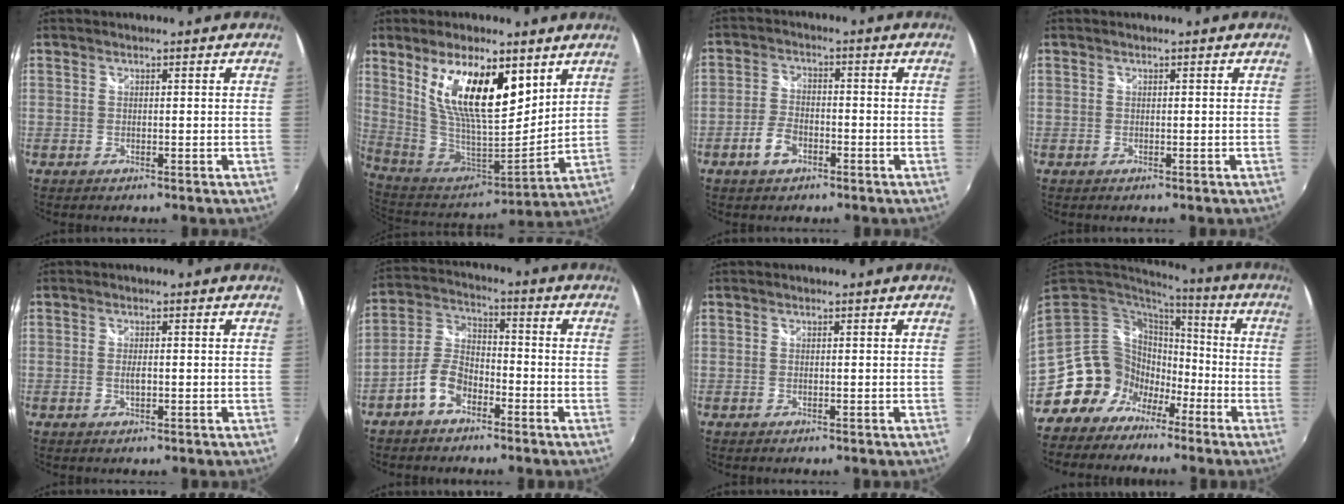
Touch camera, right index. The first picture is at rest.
{"total": 19.2, "force": [8.2, 7.3, 15.7], "torque": [-0.289, -0.006, 0.160]}
{"total": 5.1, "force": [-2.8, 2.9, 3.1], "torque": [-0.071, 0.004, -0.050]}
{"total": 0.0}
{"total": 1.6, "force": [-0.2, 0.6, 1.5], "torque": [-0.027, -0.002, -0.004]}
{"total": 7.7, "force": [-4.7, 4.1, 4.5], "torque": [-0.104, 0.019, -0.093]}
{"total": 0.0}
{"total": 14.7, "force": [-7.4, 12.0, 4.0], "torque": [-0.099, 0.029, -0.127]}